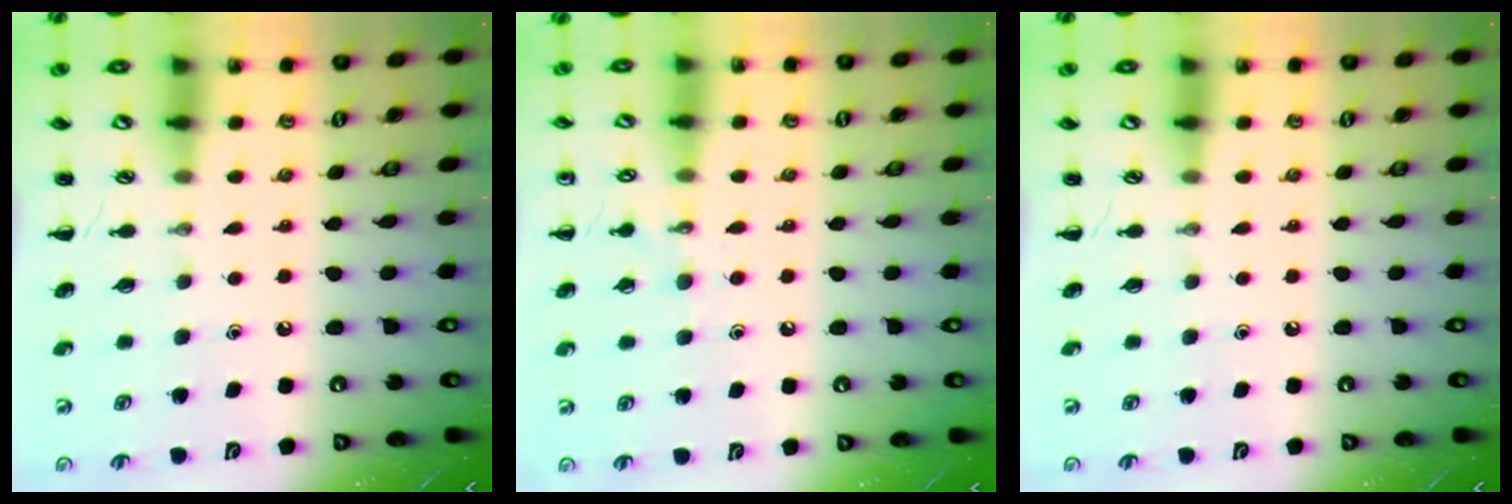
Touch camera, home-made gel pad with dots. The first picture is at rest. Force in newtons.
{"total": 6.4, "press": 6.2, "slide": 1.6}
{"total": 0.0}